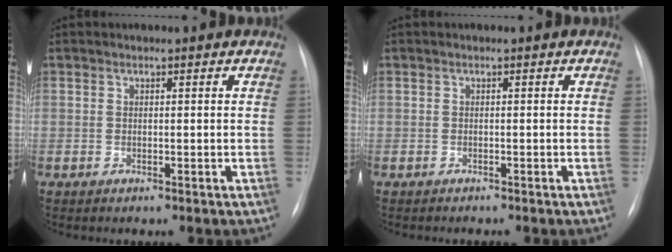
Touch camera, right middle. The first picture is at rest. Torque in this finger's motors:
{"motor_torque": [0.04, -0.19, -0.02, -0.01]}